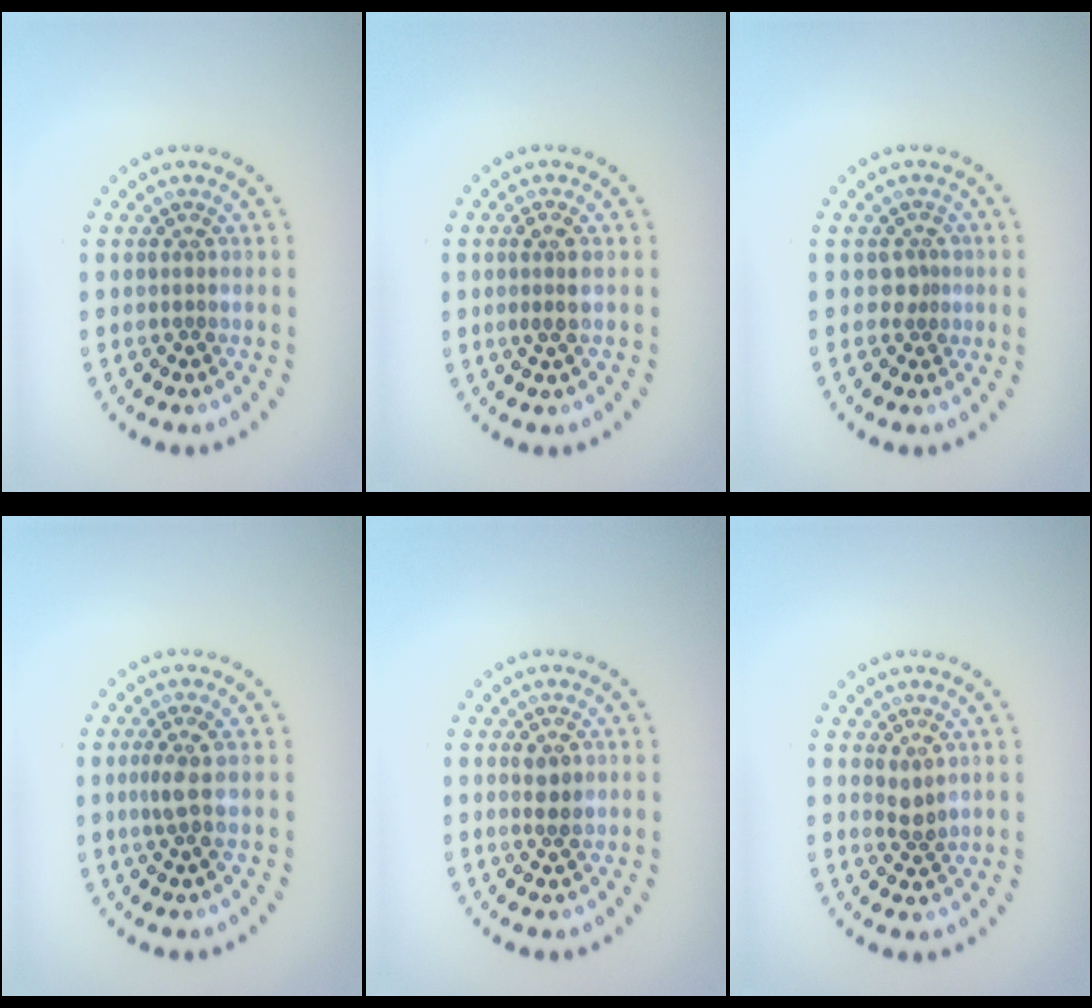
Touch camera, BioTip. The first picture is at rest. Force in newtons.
{"total": 1.6, "press": 1.4, "slide": 0.8}
{"total": 1.5, "press": 1.1, "slide": 1.0}
{"total": 1.9, "press": 1.4, "slide": 1.3}
{"total": 1.3, "press": 1.3, "slide": 0.4}
{"total": 1.3, "press": 1.0, "slide": 0.8}